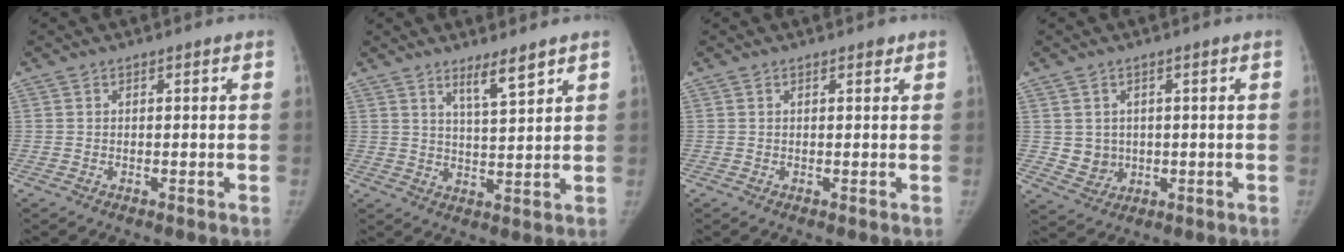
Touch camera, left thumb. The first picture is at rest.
{"total": 5.4, "force": [3.9, 0.6, 3.7], "torque": [-0.056, -0.034, 0.067]}
{"total": 0.8, "force": [0.6, 0.4, 0.4], "torque": [0.000, -0.001, 0.004]}
{"total": 4.0, "force": [0.3, 3.8, 1.5], "torque": [-0.008, -0.004, 0.017]}